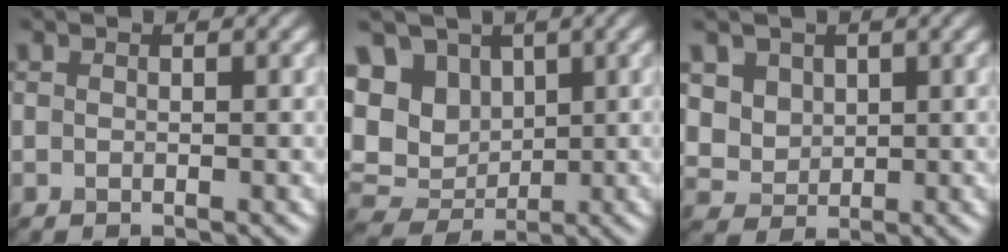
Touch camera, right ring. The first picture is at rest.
{"total": 7.7, "force": [2.9, 6.4, 3.4], "torque": [-0.107, 0.019, 0.073]}
{"total": 2.5, "force": [1.8, 1.8, 0.0], "torque": [-0.058, -0.003, 0.080]}